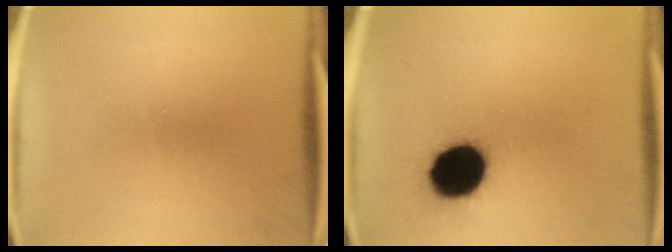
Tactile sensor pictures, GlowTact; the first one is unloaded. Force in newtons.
{"total": 16.4}